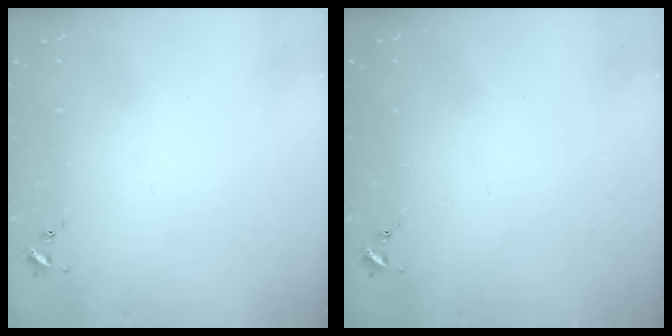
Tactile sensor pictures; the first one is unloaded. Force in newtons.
{"total": 0.0}